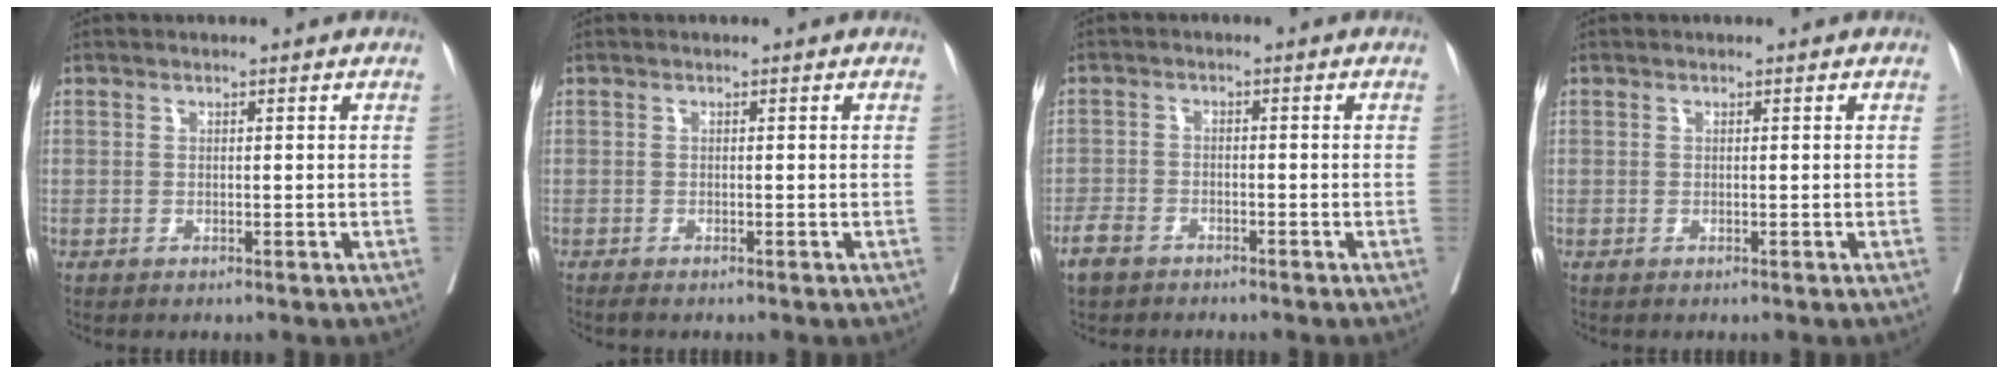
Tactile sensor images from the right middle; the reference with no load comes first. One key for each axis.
{"total": 0.7, "fx": -0.6, "fy": -0.1, "fz": 0.3, "tx": -0.011, "ty": -0.004, "tz": -0.011}
{"total": 3.7, "fx": -3.0, "fy": 1.8, "fz": 1.3, "tx": -0.034, "ty": -0.002, "tz": -0.054}
{"total": 0.0}